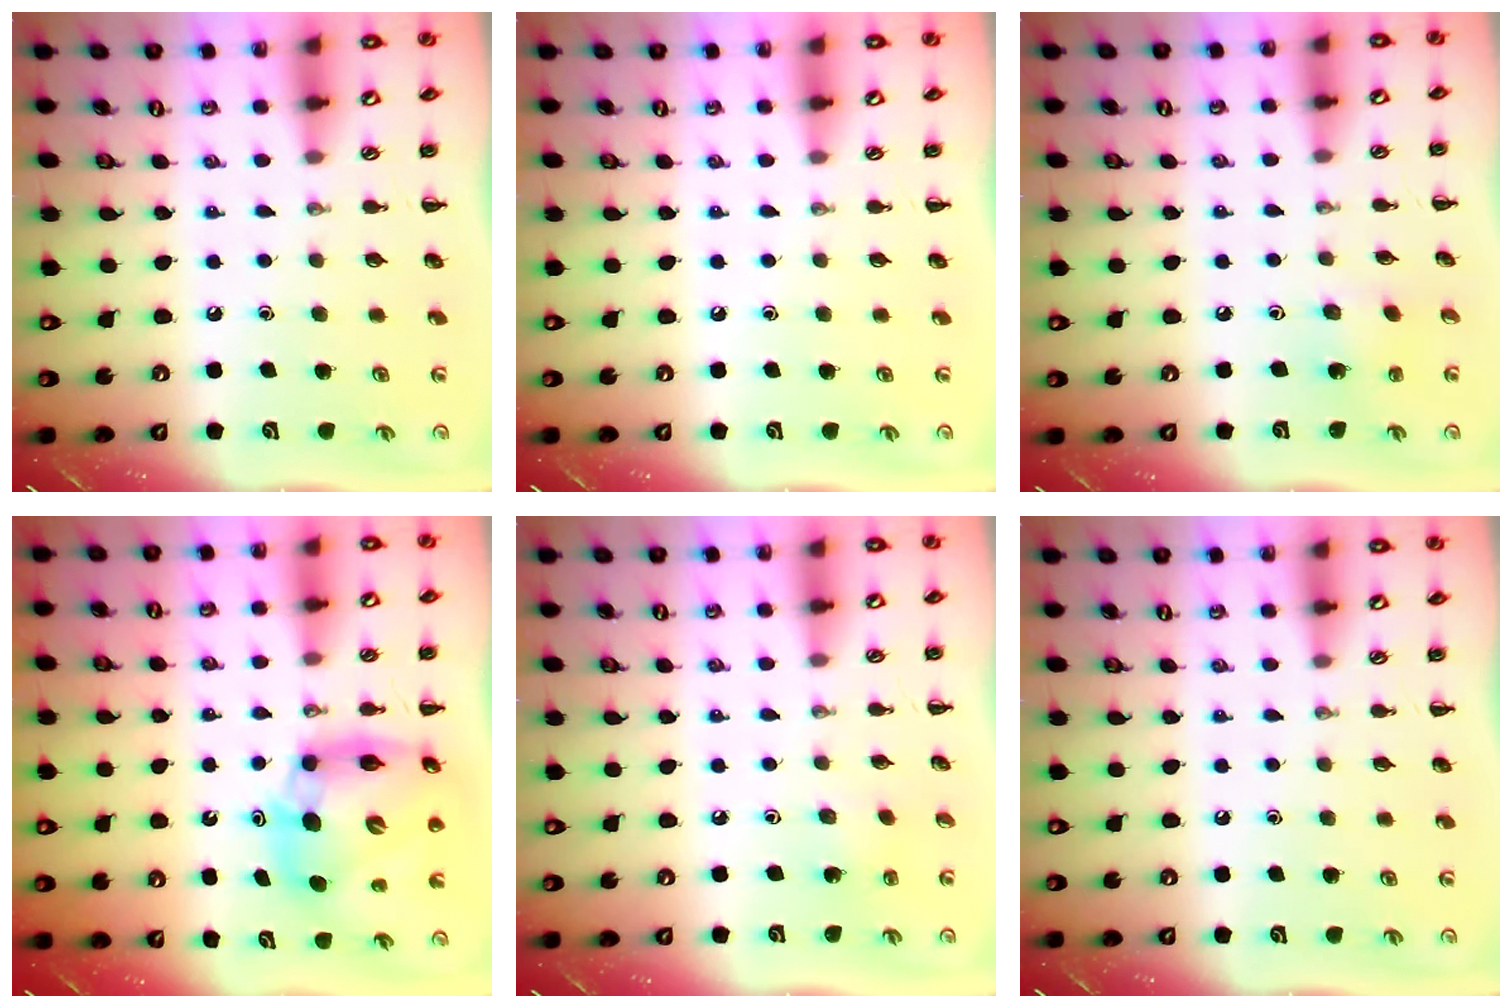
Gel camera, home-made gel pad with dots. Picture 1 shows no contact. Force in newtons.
{"total": 0.0}
{"total": 1.6, "press": 1.5, "slide": 0.5}
{"total": 12.0, "press": 11.5, "slide": 3.3}
{"total": 2.1, "press": 2.0, "slide": 0.8}
{"total": 0.0}